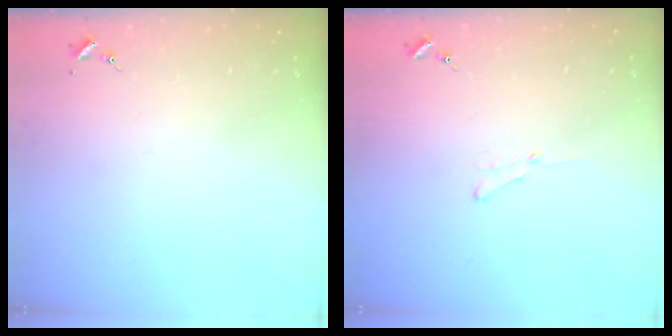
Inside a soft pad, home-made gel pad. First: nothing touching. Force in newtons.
{"total": 3.6, "press": 3.6, "slide": 0.4}